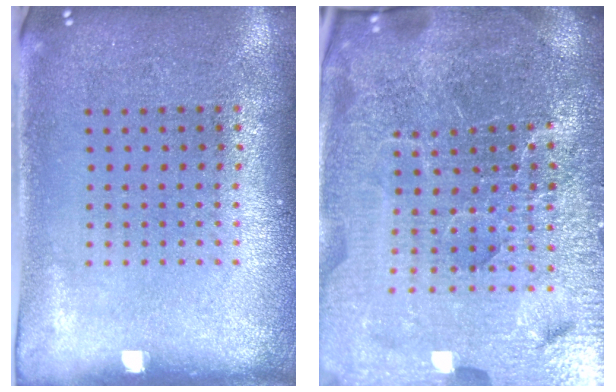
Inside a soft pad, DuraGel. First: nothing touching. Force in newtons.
{"total": 7.1, "press": 6.2, "slide": 3.5}